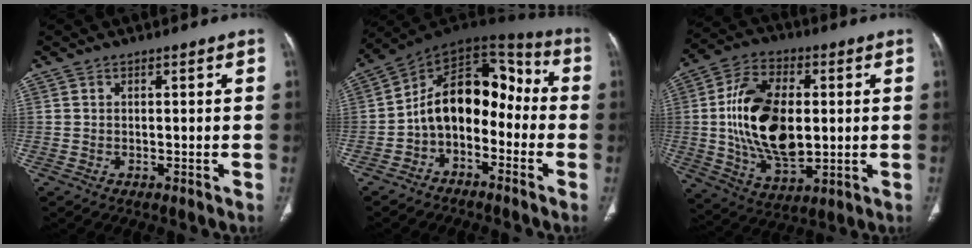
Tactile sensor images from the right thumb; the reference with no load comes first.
{"total": 14.7, "force": [-3.1, 9.8, 10.5], "torque": [-0.130, 0.086, -0.065]}
{"total": 19.2, "force": [0.8, 10.9, 15.8], "torque": [-0.279, -0.003, 0.021]}